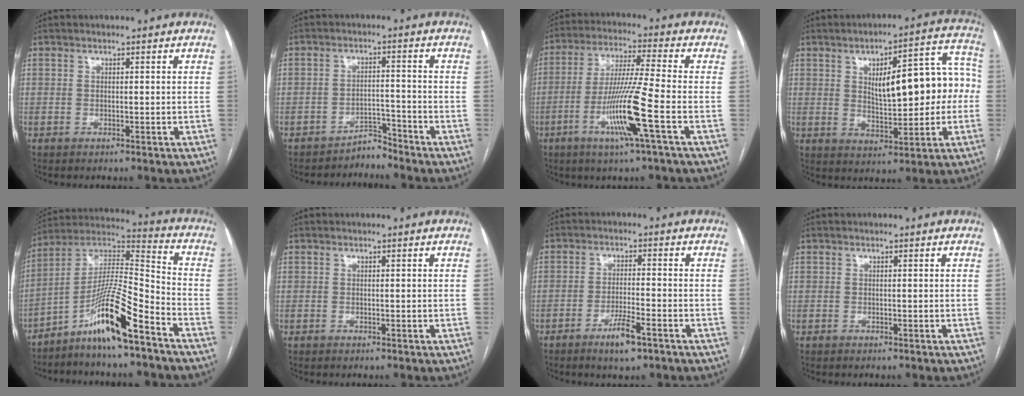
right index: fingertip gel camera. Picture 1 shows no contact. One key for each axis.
{"total": 2.8, "fx": -2.7, "fy": 0.4, "fz": -0.6, "tx": 0.022, "ty": 0.000, "tz": -0.043}
{"total": 11.7, "fx": -4.2, "fy": -1.2, "fz": 10.9, "tx": -0.216, "ty": -0.015, "tz": -0.084}
{"total": 15.0, "fx": 1.2, "fy": 5.2, "fz": 14.1, "tx": -0.184, "ty": 0.041, "tz": 0.027}
{"total": 13.4, "fx": -8.6, "fy": 0.4, "fz": 10.3, "tx": -0.199, "ty": 0.008, "tz": -0.160}
{"total": 0.0}
{"total": 5.0, "fx": -3.1, "fy": 0.7, "fz": 3.9, "tx": -0.076, "ty": -0.005, "tz": -0.052}
{"total": 0.0}